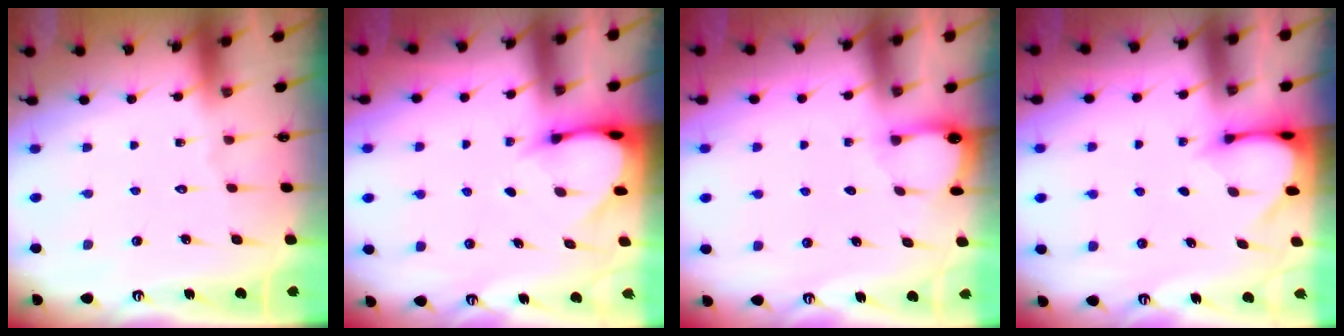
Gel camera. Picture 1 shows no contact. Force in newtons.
{"total": 3.3, "press": 3.3, "slide": 0.2}
{"total": 2.0, "press": 2.0, "slide": 0.2}
{"total": 3.4, "press": 3.4, "slide": 0.3}